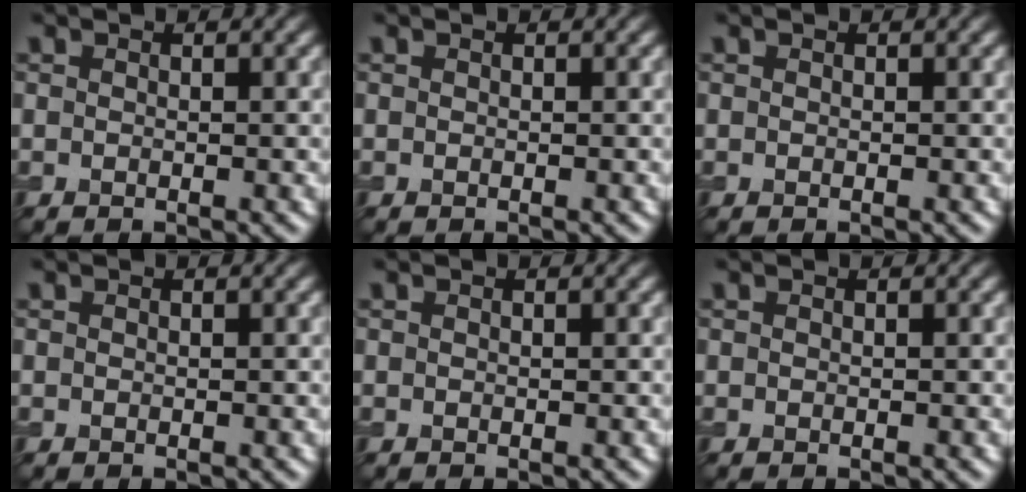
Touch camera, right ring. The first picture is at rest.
{"total": 0.0}
{"total": 0.0}
{"total": 0.0}
{"total": 0.0}
{"total": 0.0}